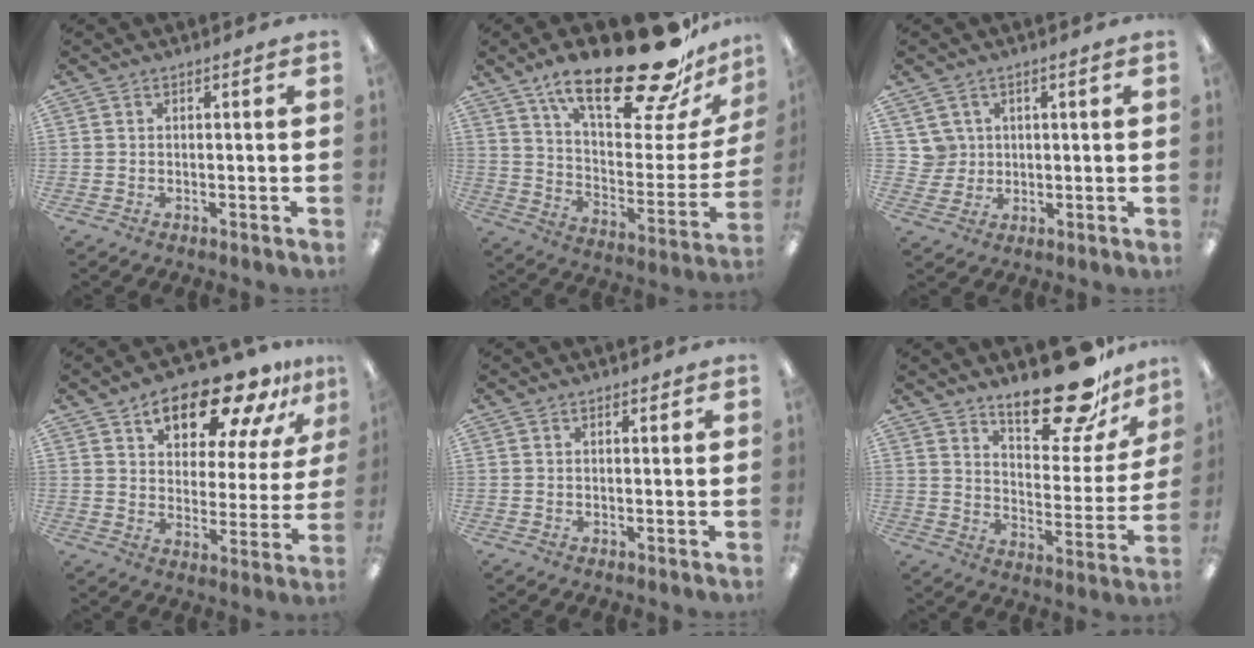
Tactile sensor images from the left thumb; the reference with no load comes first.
{"total": 27.8, "force": [19.6, 8.7, 17.6], "torque": [-0.267, -0.131, 0.327]}
{"total": 4.8, "force": [2.1, 4.3, 0.0], "torque": [-0.004, 0.000, 0.039]}
{"total": 17.0, "force": [12.6, 7.0, 9.1], "torque": [-0.142, -0.073, 0.213]}
{"total": 0.7, "force": [0.6, 0.4, 0.3], "torque": [0.002, -0.002, 0.009]}
{"total": 19.8, "force": [15.4, 7.2, 10.2], "torque": [-0.135, -0.110, 0.258]}